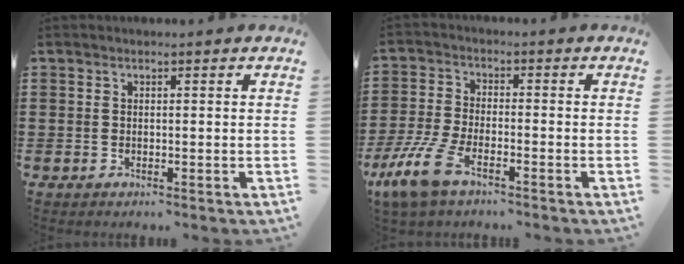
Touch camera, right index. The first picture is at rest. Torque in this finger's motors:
{"motor_torque": [0.49, -0.35, 0.48, 0.12]}